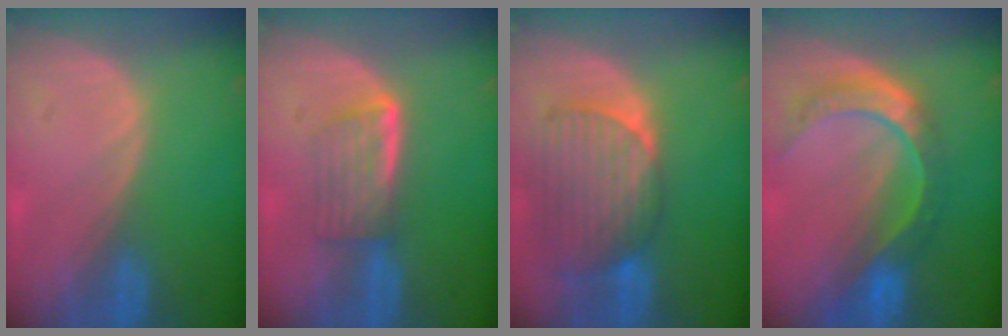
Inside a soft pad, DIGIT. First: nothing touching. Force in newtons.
{"total": 5.8, "press": 4.9, "slide": 3.0}
{"total": 9.4, "press": 8.3, "slide": 4.4}
{"total": 8.7, "press": 7.3, "slide": 4.7}